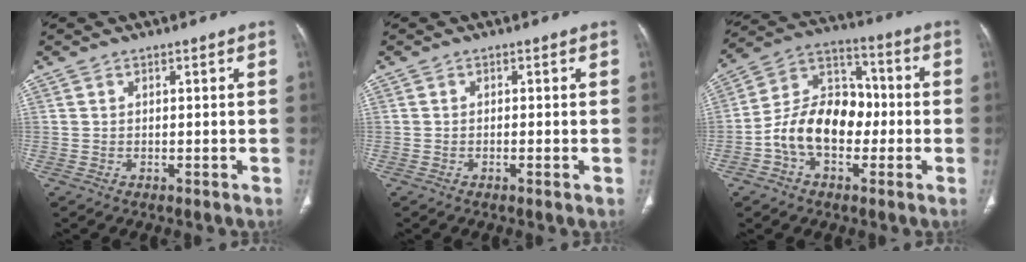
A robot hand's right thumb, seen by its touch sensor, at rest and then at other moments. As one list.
[{"total": 1.1, "force": [-0.4, 0.1, 1.1], "torque": [-0.024, -0.003, -0.008]}, {"total": 14.7, "force": [-3.1, 10.1, 10.2], "torque": [-0.153, 0.045, -0.062]}]